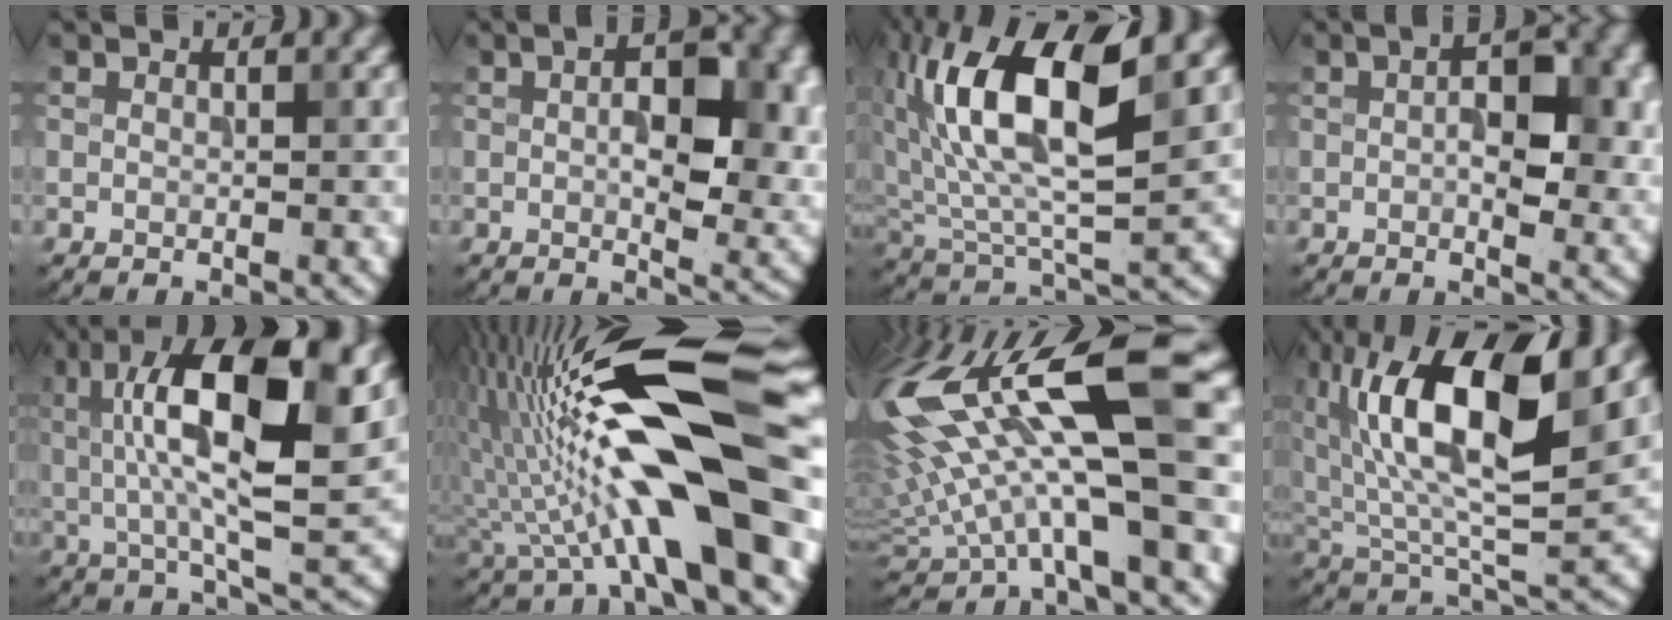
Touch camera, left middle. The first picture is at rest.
{"total": 8.5, "force": [0.8, 4.1, 7.4], "torque": [-0.103, 0.000, 0.013]}
{"total": 12.2, "force": [3.9, 4.8, 10.5], "torque": [-0.209, 0.013, 0.073]}
{"total": 6.5, "force": [0.4, 3.2, 5.7], "torque": [-0.081, -0.001, 0.004]}
{"total": 14.4, "force": [3.8, 4.6, 13.1], "torque": [-0.232, 0.010, 0.060]}
{"total": 15.2, "force": [1.0, 3.7, 14.7], "torque": [-0.245, 0.022, 0.011]}
{"total": 15.9, "force": [3.3, 4.5, 14.9], "torque": [-0.284, 0.006, 0.066]}
{"total": 13.4, "force": [5.3, 4.7, 11.4], "torque": [-0.210, 0.017, 0.092]}